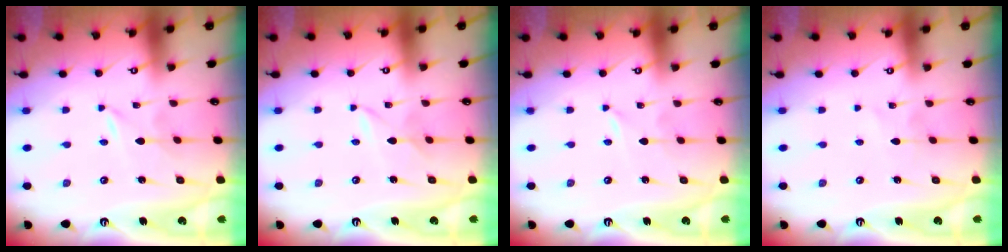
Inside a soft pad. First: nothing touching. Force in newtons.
{"total": 1.5, "press": 1.5, "slide": 0.3}
{"total": 0.0}
{"total": 2.3, "press": 2.3, "slide": 0.2}